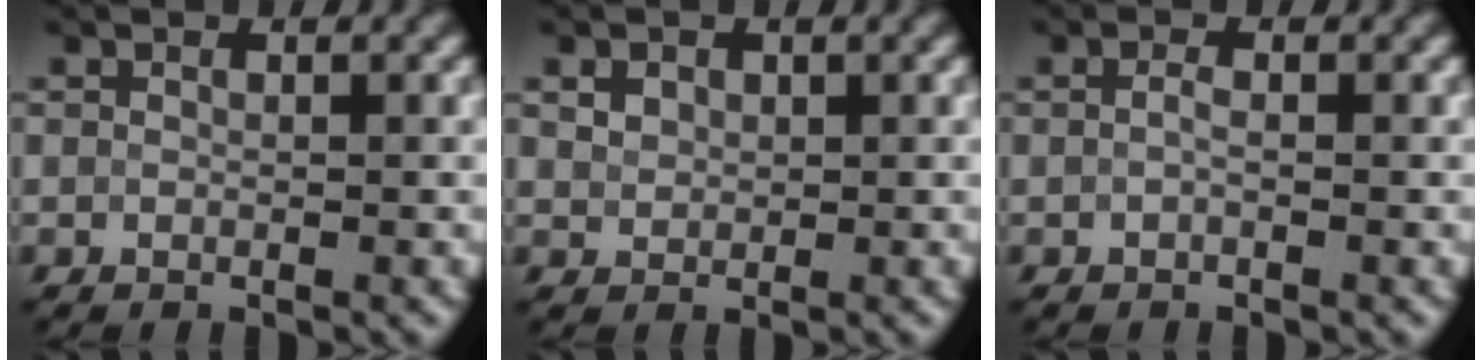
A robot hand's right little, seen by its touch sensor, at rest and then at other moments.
{"total": 1.2, "force": [0.6, 0.9, 0.4], "torque": [-0.006, -0.001, 0.013]}
{"total": 0.6, "force": [-0.2, 0.1, 0.6], "torque": [-0.014, -0.001, -0.004]}